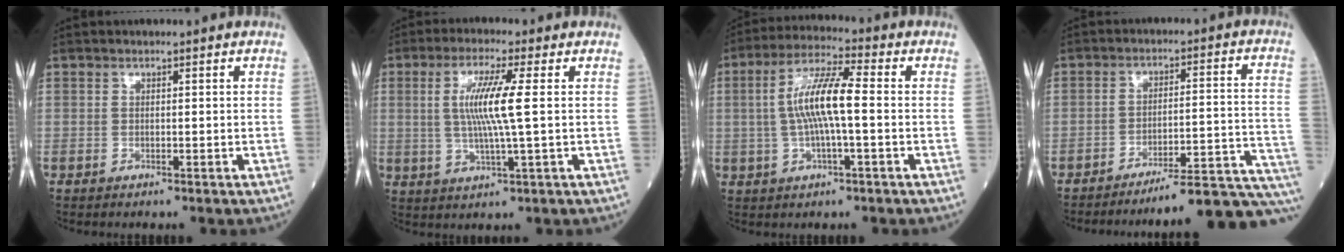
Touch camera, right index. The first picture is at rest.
{"total": 7.9, "force": [1.2, -0.4, 7.8], "torque": [-0.162, -0.001, 0.024]}
{"total": 9.3, "force": [0.1, 1.2, 9.2], "torque": [-0.183, 0.014, -0.002]}
{"total": 18.7, "force": [-17.4, -1.9, 6.6], "torque": [-0.016, 0.013, -0.225]}